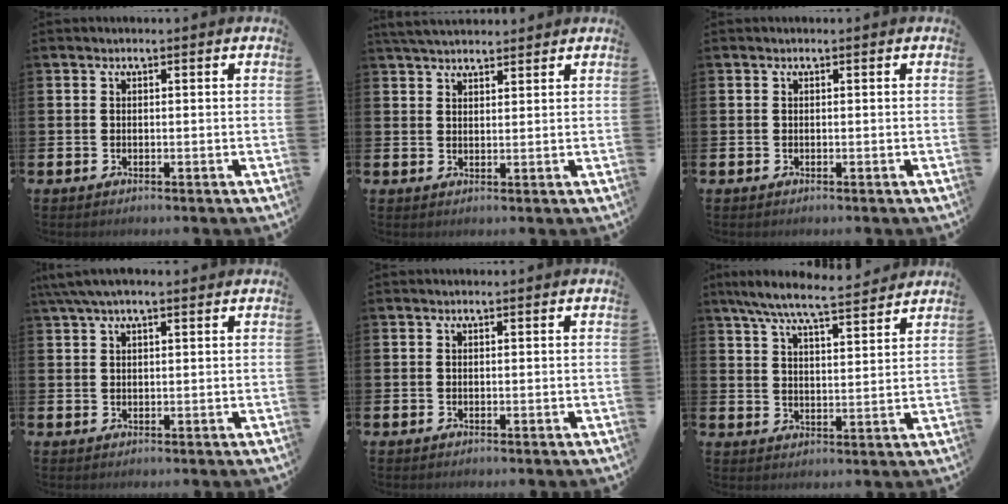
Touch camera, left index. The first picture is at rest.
{"total": 3.7, "force": [3.5, 0.9, 0.7], "torque": [-0.016, -0.012, 0.065]}
{"total": 0.0}
{"total": 3.7, "force": [2.7, 1.0, 2.5], "torque": [-0.046, -0.002, 0.046]}
{"total": 0.0}
{"total": 7.8, "force": [7.3, 0.6, 2.9], "torque": [-0.073, -0.042, 0.127]}